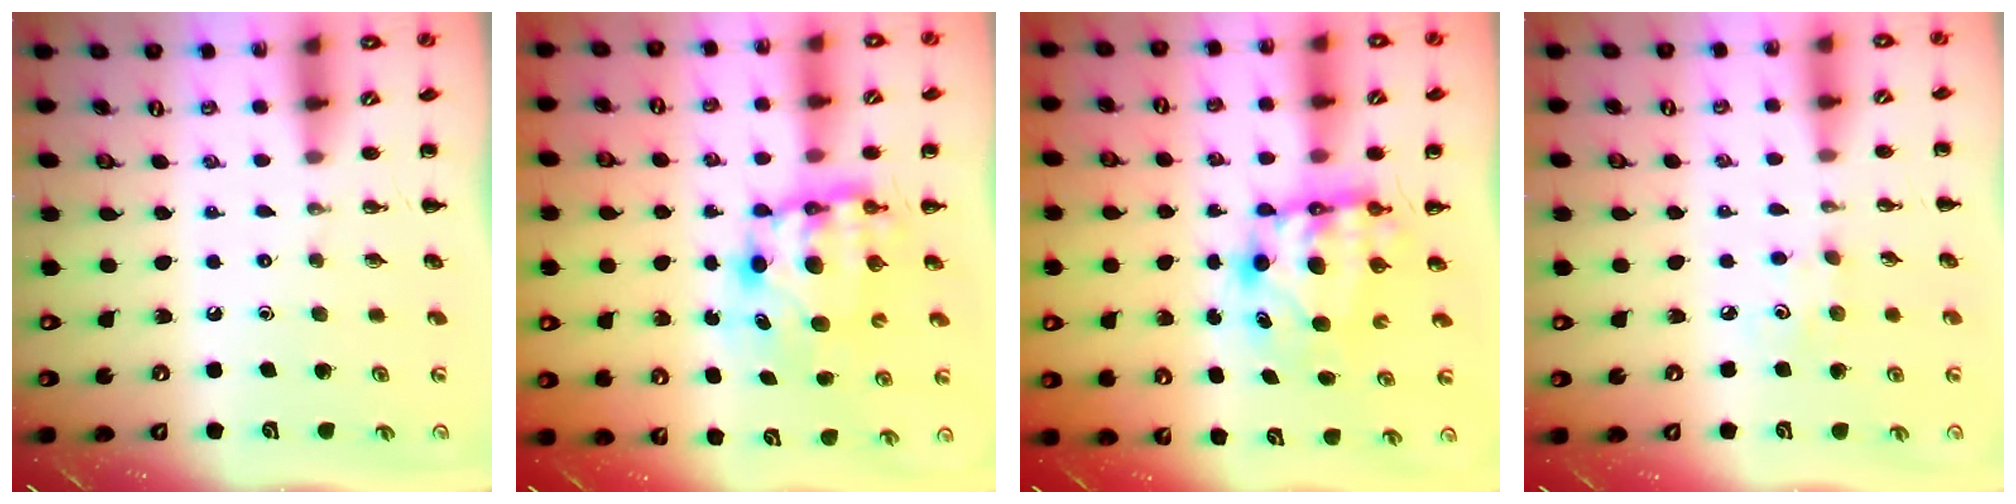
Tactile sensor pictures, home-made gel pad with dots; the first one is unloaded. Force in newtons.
{"total": 7.9, "press": 7.6, "slide": 2.1}
{"total": 8.1, "press": 7.9, "slide": 1.8}
{"total": 4.1, "press": 3.9, "slide": 1.1}